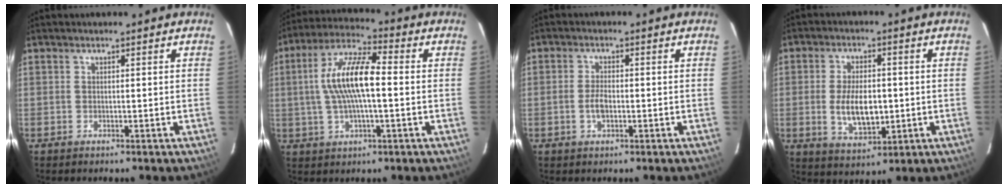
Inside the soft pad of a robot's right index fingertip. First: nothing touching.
{"total": 12.4, "force": [0.2, 3.6, 11.8], "torque": [-0.229, 0.016, 0.000]}
{"total": 3.1, "force": [-0.9, 1.6, 2.6], "torque": [-0.054, 0.002, -0.015]}
{"total": 9.2, "force": [-1.0, 4.6, 7.9], "torque": [-0.154, -0.006, -0.011]}